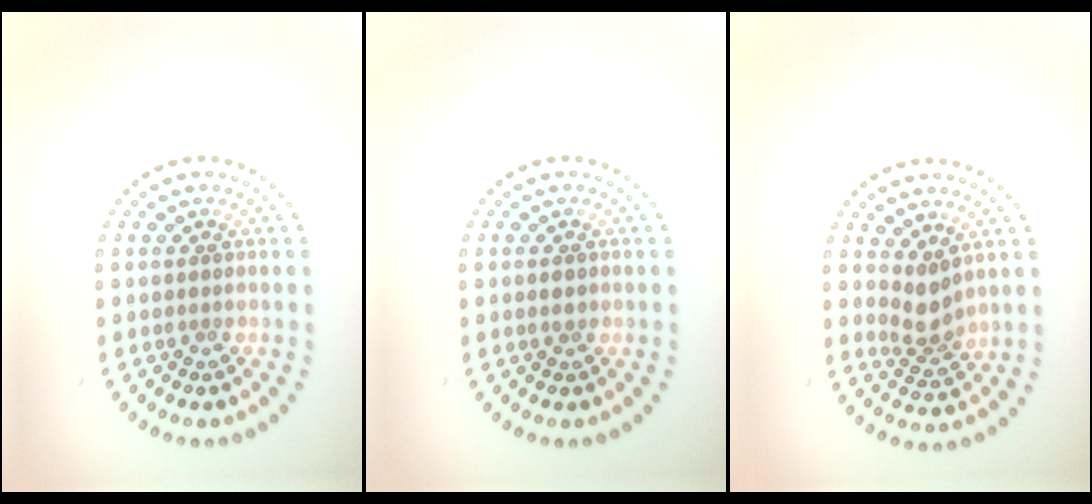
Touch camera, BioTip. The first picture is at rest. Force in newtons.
{"total": 1.0, "press": 1.0, "slide": 0.1}
{"total": 2.5, "press": 1.9, "slide": 1.6}